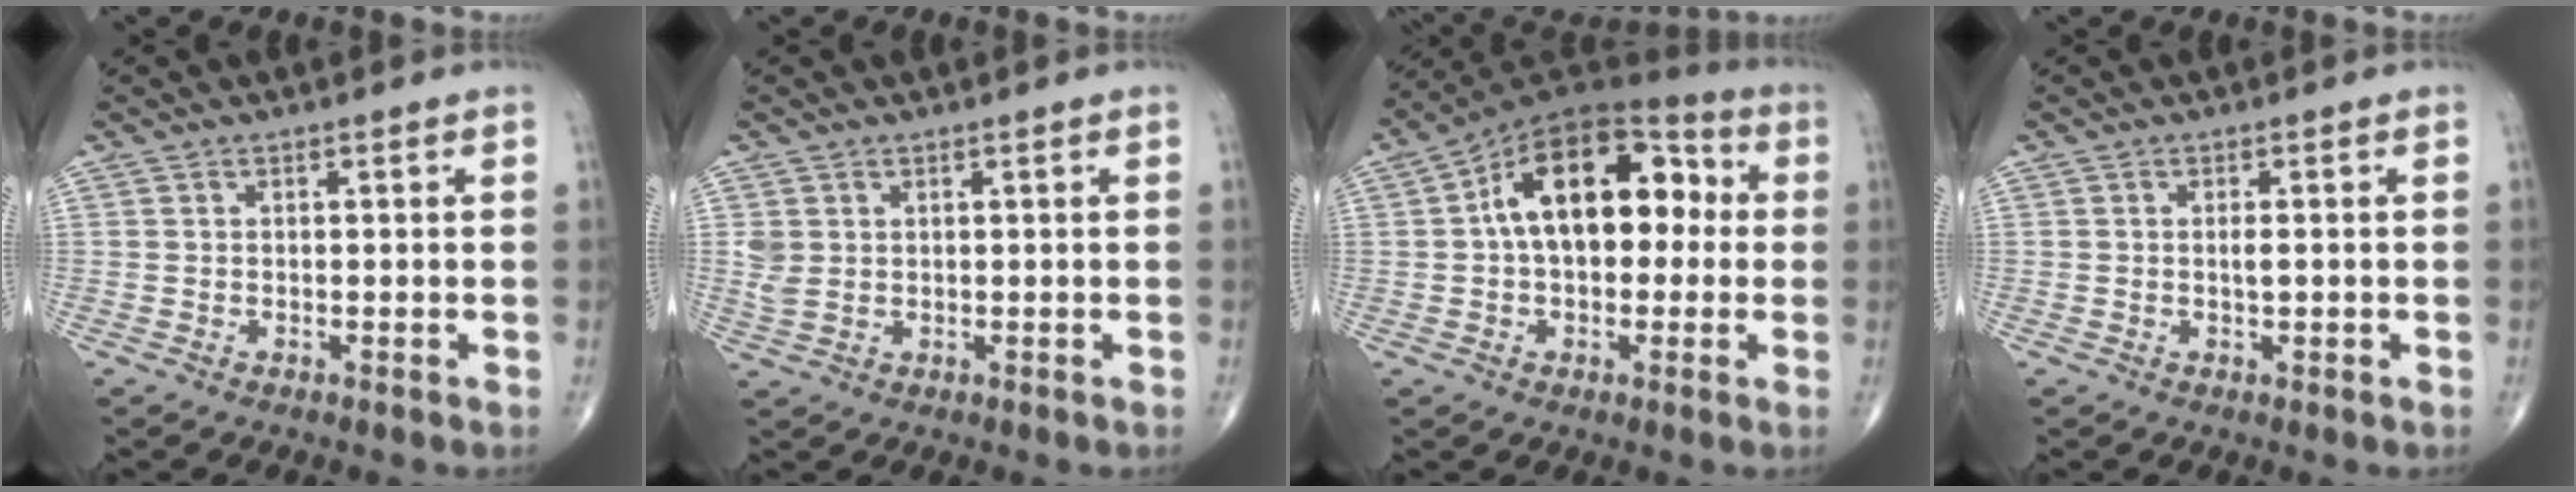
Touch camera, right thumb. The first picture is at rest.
{"total": 2.7, "force": [0.7, 2.1, 1.5], "torque": [-0.034, -0.001, 0.020]}
{"total": 18.1, "force": [1.9, 10.9, 14.4], "torque": [-0.193, 0.047, 0.020]}
{"total": 1.5, "force": [0.0, 0.6, 1.4], "torque": [-0.023, 0.000, -0.001]}